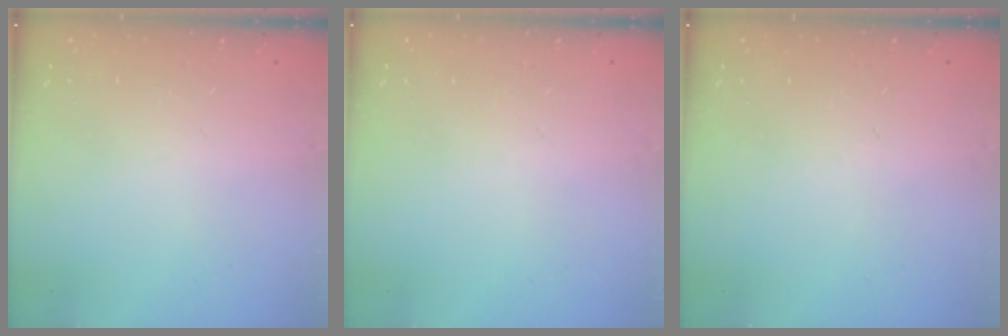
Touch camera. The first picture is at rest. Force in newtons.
{"total": 0.0}
{"total": 0.0}